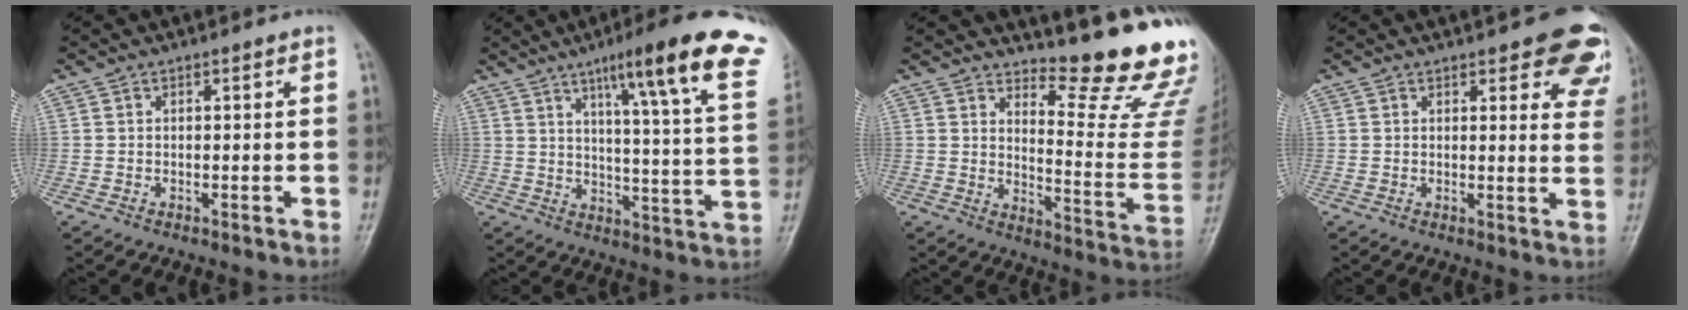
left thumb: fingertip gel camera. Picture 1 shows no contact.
{"total": 22.6, "force": [13.1, 2.7, 18.2], "torque": [-0.232, -0.039, 0.167]}
{"total": 17.5, "force": [15.5, 2.6, 7.6], "torque": [-0.070, -0.186, 0.195]}
{"total": 10.5, "force": [7.5, 3.9, 6.3], "torque": [-0.026, -0.032, 0.069]}